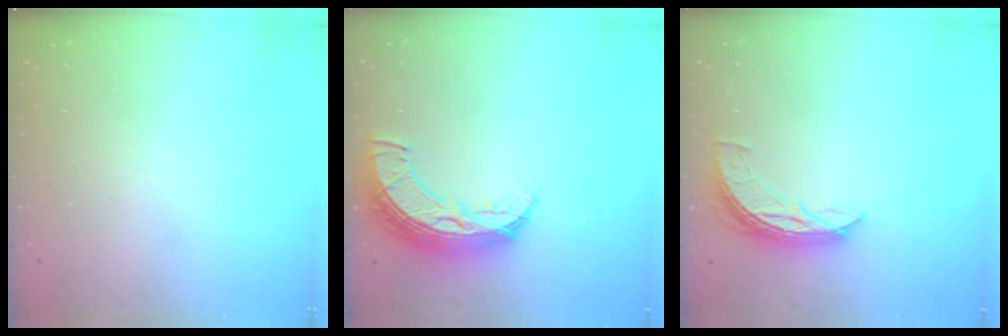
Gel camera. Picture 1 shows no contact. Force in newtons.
{"total": 12.2, "press": 12.2, "slide": 0.9}
{"total": 6.9, "press": 6.9, "slide": 0.3}